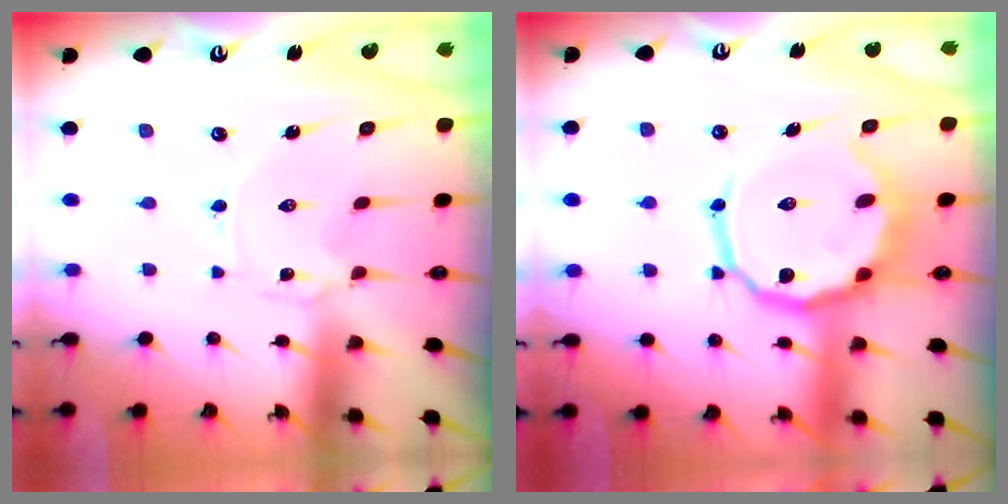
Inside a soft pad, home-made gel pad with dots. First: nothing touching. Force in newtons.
{"total": 14.4, "press": 14.2, "slide": 2.3}